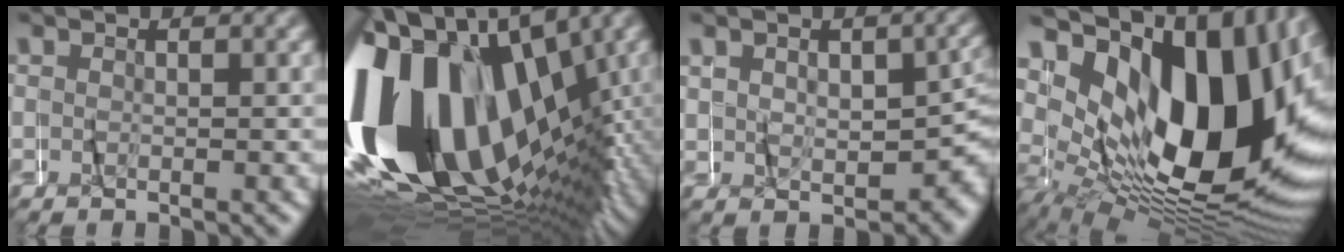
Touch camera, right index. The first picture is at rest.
{"total": 32.2, "force": [-4.3, 20.4, 24.6], "torque": [-0.399, -0.021, -0.048]}
{"total": 2.9, "force": [-0.1, 1.8, 2.3], "torque": [-0.015, -0.010, 0.006]}
{"total": 22.7, "force": [2.3, 13.2, 18.3], "torque": [-0.304, 0.005, 0.033]}